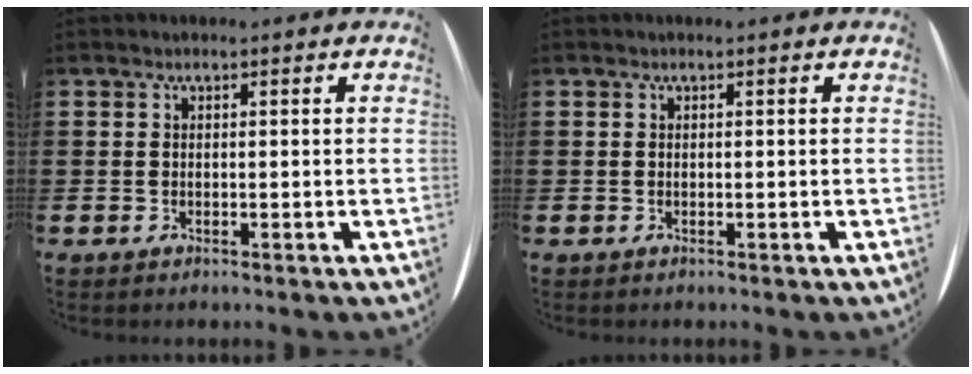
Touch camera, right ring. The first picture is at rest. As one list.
[{"total": 0.0}]